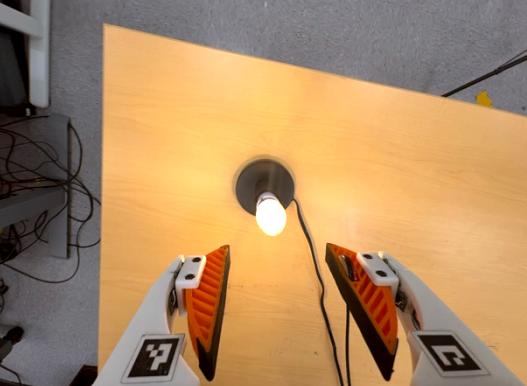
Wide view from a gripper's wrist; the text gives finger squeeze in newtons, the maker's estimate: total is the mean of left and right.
{"total": 0.0}